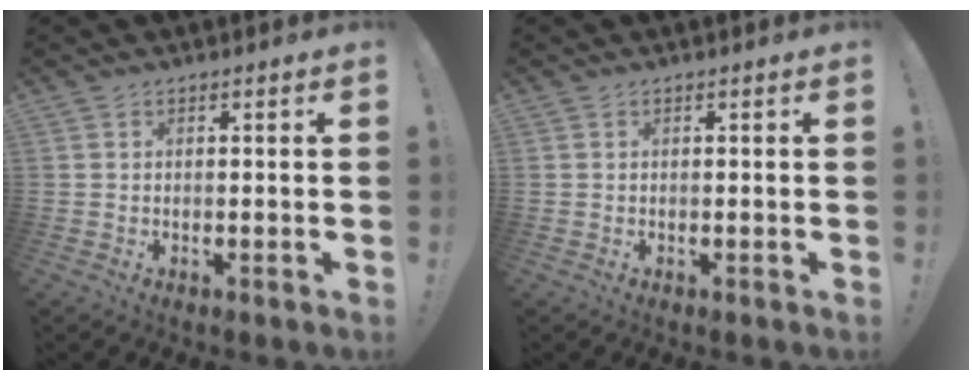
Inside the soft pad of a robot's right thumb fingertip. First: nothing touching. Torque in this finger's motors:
{"motor_torque": [0.00, 0.00, -0.01, 0.02, 0.00]}